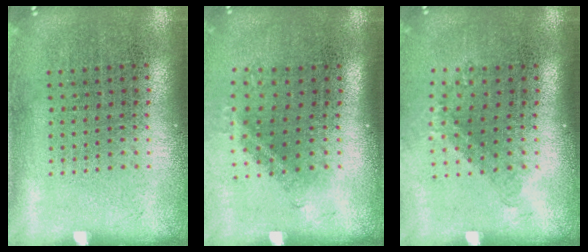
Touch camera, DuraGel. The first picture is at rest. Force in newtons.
{"total": 1.5, "press": 0.9, "slide": 1.2}
{"total": 1.3, "press": 0.8, "slide": 0.9}